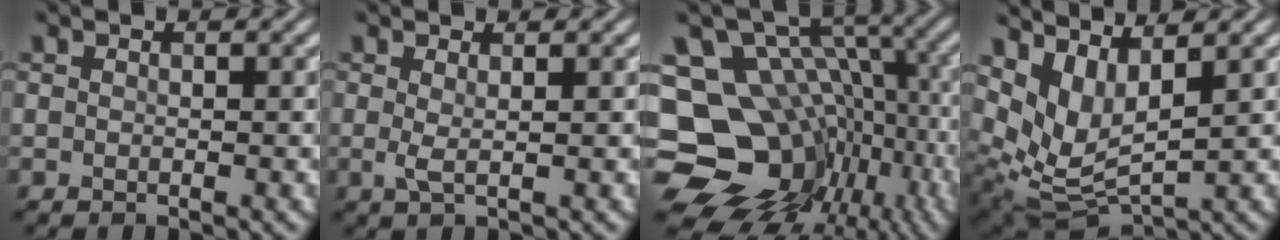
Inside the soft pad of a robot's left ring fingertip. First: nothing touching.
{"total": 1.4, "force": [0.2, 0.3, 1.3], "torque": [-0.029, -0.004, 0.003]}
{"total": 15.9, "force": [-4.5, 12.3, 9.0], "torque": [-0.151, 0.004, -0.046]}
{"total": 7.0, "force": [3.3, 3.1, 5.3], "torque": [-0.116, -0.011, 0.070]}